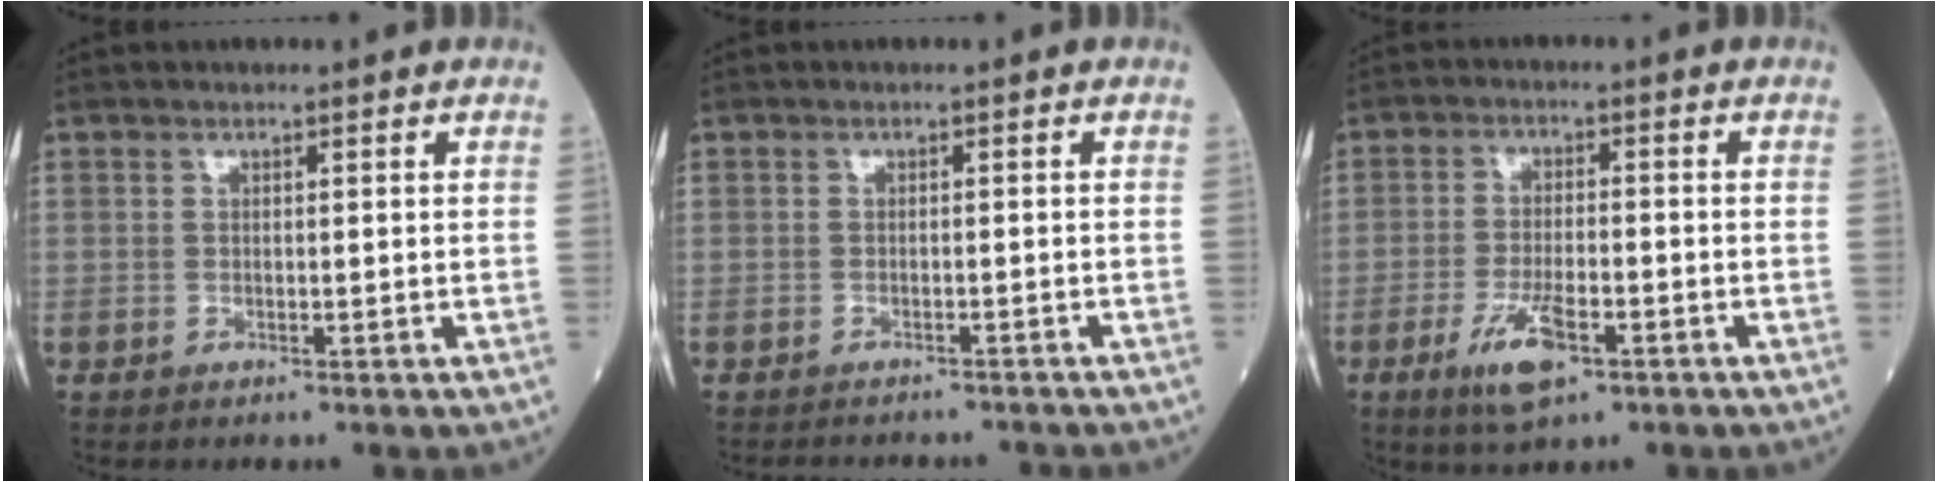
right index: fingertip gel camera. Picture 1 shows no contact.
{"total": 7.0, "force": [-6.7, 1.4, 1.6], "torque": [-0.015, -0.005, -0.078]}
{"total": 7.0, "force": [-3.4, 2.0, 5.8], "torque": [-0.113, -0.011, -0.057]}